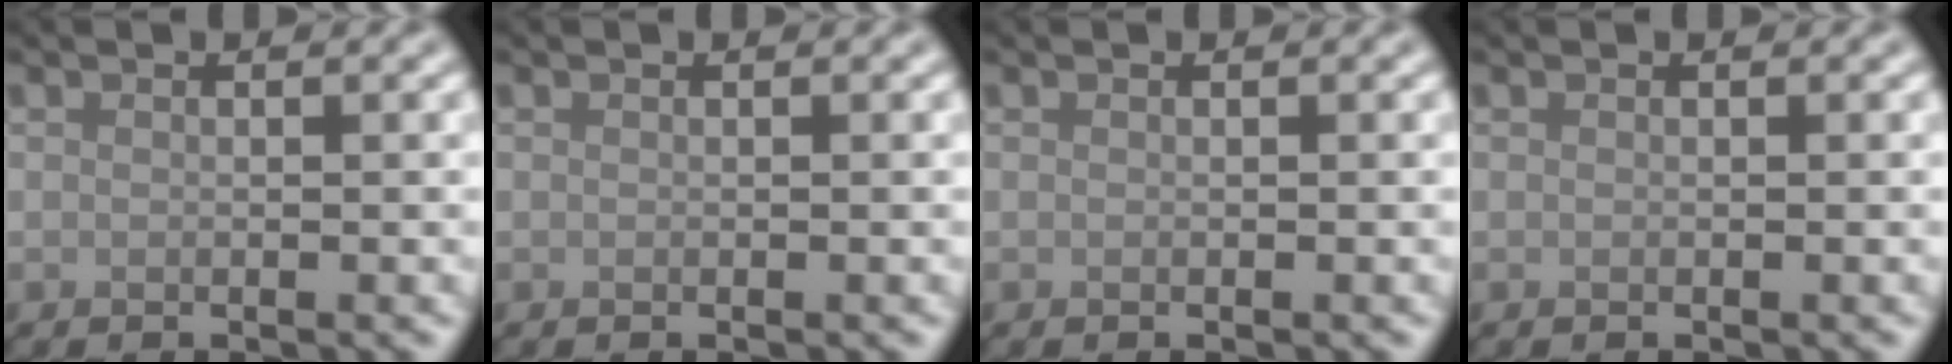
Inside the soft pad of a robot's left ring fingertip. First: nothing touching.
{"total": 0.0}
{"total": 0.0}
{"total": 0.0}